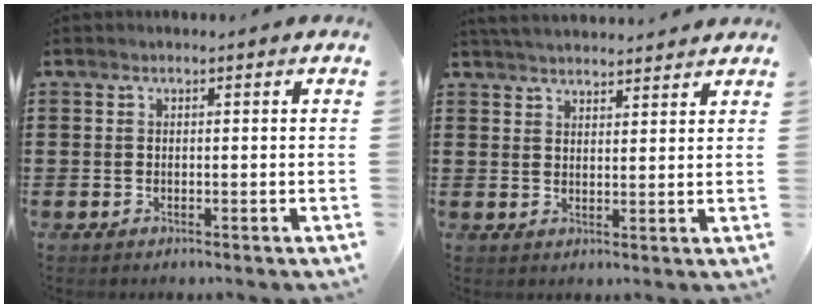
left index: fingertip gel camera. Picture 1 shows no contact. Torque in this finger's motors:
{"motor_torque": [1.13, -1.01, 0.32, 0.06]}